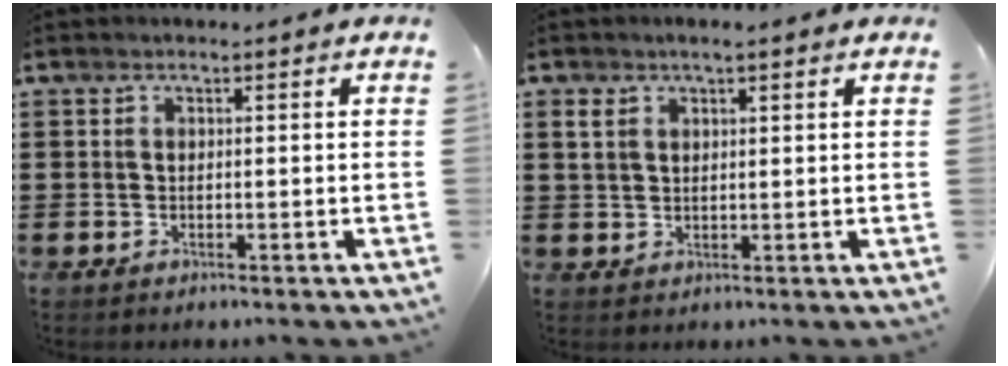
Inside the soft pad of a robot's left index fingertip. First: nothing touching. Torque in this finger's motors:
{"motor_torque": [1.11, -0.13, 0.21, 0.09]}